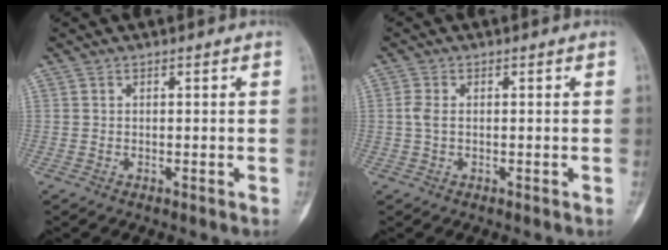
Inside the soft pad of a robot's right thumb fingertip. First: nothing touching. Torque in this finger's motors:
{"motor_torque": [-0.01, 1.02, 0.27, -0.27, 0.06]}